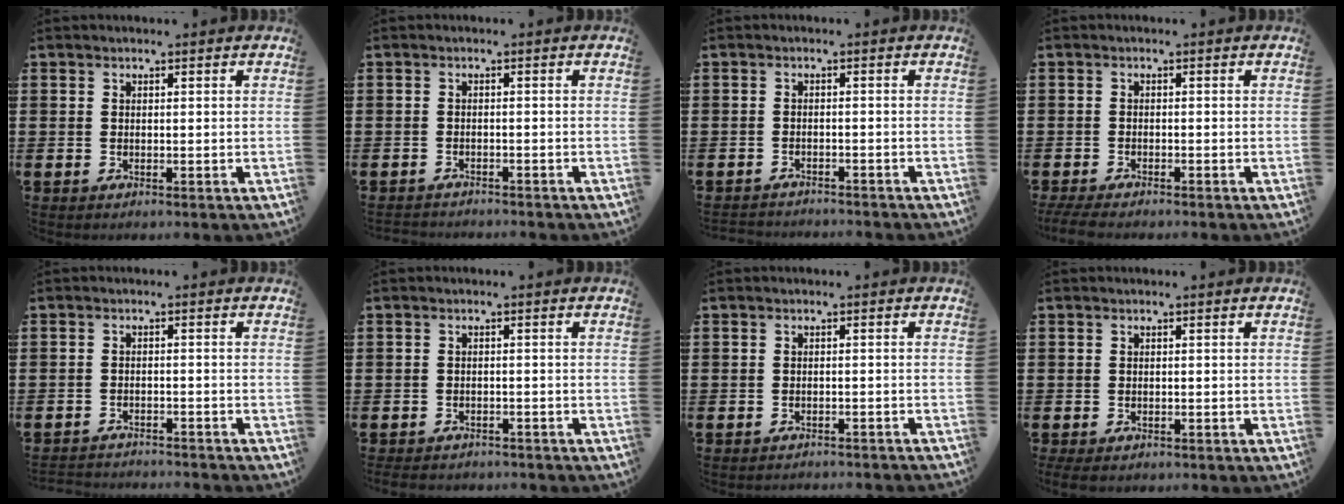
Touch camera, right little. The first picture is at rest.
{"total": 1.2, "force": [-1.2, 0.0, -0.1], "torque": [-0.001, 0.002, -0.025]}
{"total": 1.5, "force": [-1.5, 0.0, -0.1], "torque": [-0.002, 0.003, -0.033]}
{"total": 1.7, "force": [-1.5, 0.2, 0.9], "torque": [-0.013, 0.003, -0.028]}
{"total": 2.1, "force": [-2.1, -0.1, -0.3], "torque": [-0.001, 0.002, -0.046]}
{"total": 1.4, "force": [-1.4, 0.2, 0.0], "torque": [-0.006, 0.001, -0.030]}
{"total": 1.2, "force": [-1.1, -0.1, -0.1], "torque": [0.000, 0.003, -0.024]}
{"total": 0.7, "force": [-0.5, 0.3, 0.4], "torque": [-0.010, 0.000, -0.010]}